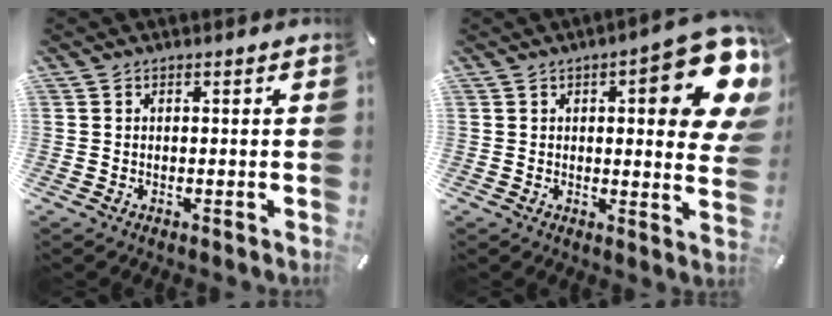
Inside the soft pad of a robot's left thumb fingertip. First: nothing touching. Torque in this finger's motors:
{"motor_torque": [1.64, 1.75, 0.47, -0.29, 0.13]}